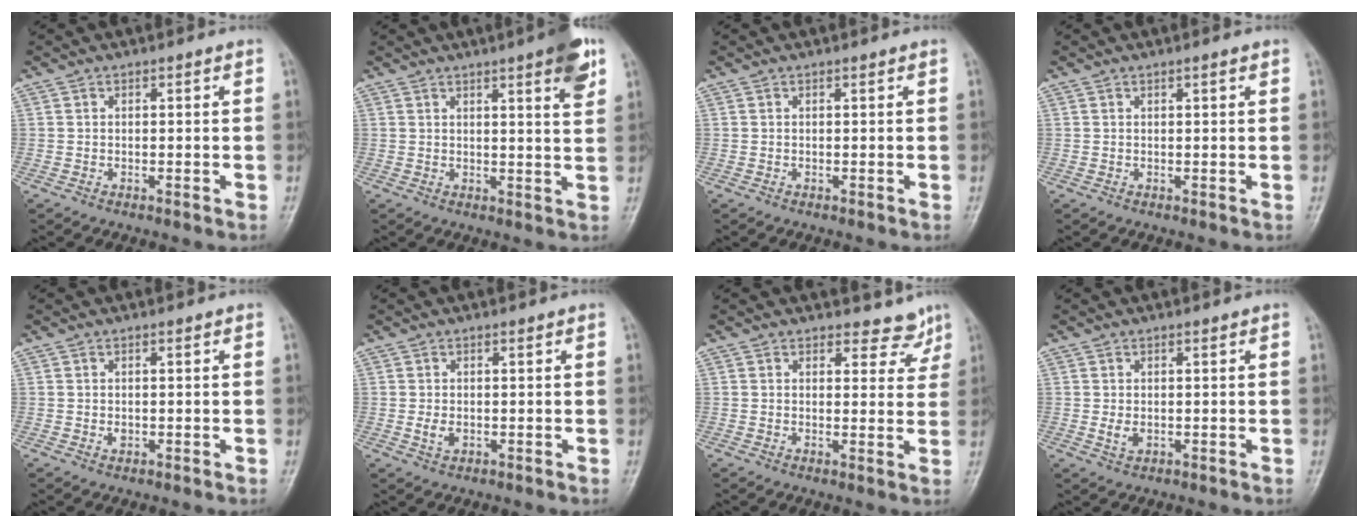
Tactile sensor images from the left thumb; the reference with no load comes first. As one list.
[{"total": 7.4, "force": [4.2, 1.1, 6.0], "torque": [-0.073, -0.018, 0.052]}, {"total": 0.0}, {"total": 0.9, "force": [0.5, 0.1, 0.7], "torque": [-0.010, 0.000, 0.007]}, {"total": 1.1, "force": [0.3, 0.7, 0.7], "torque": [-0.009, -0.003, 0.009]}, {"total": 2.1, "force": [0.2, 1.3, 1.7], "torque": [-0.030, -0.005, 0.008]}, {"total": 5.0, "force": [4.4, 2.4, 0.3], "torque": [0.025, -0.034, 0.045]}, {"total": 2.1, "force": [0.5, 1.2, 1.7], "torque": [-0.027, -0.006, 0.013]}]